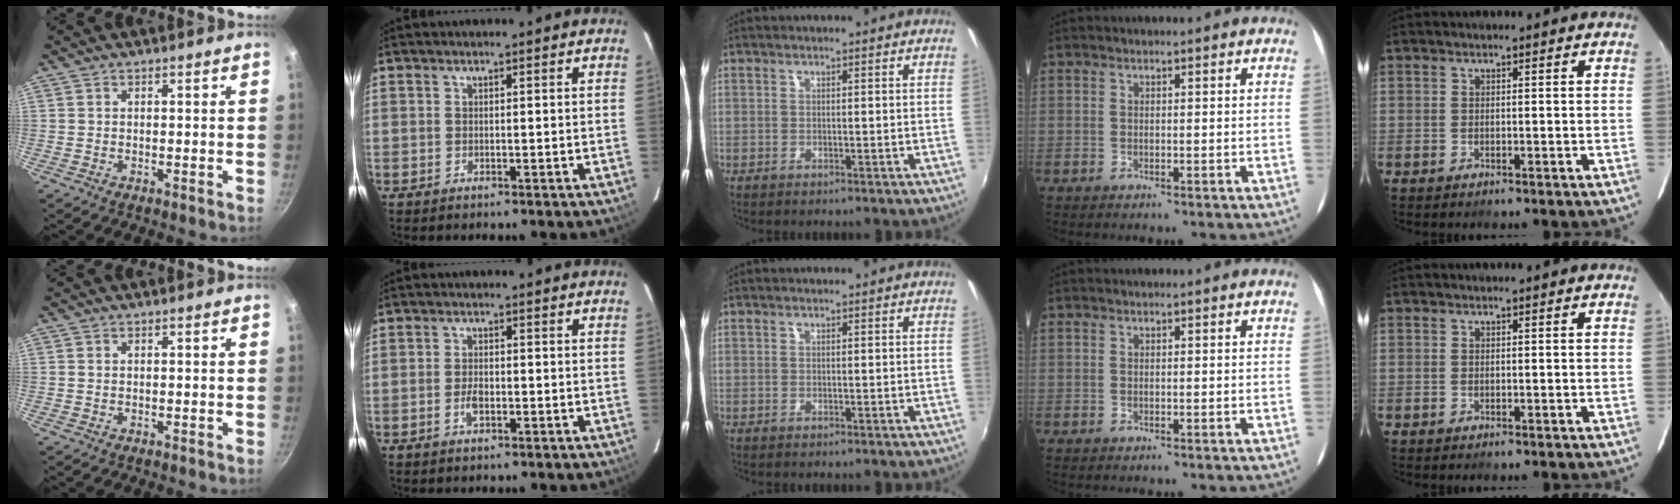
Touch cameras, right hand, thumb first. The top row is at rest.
{"index": {"total": 2.9, "force": [-1.0, 1.5, 2.3], "torque": [-0.046, 0.000, -0.017]}}